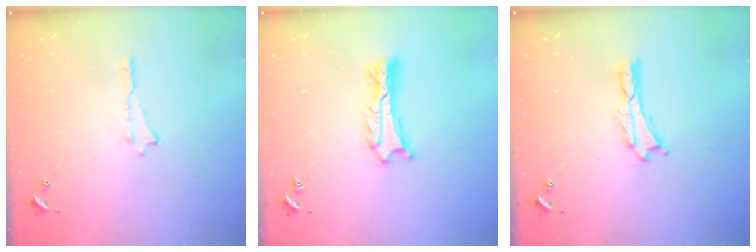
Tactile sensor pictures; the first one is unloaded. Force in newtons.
{"total": 1.2, "press": 1.2, "slide": 0.1}
{"total": 0.0}